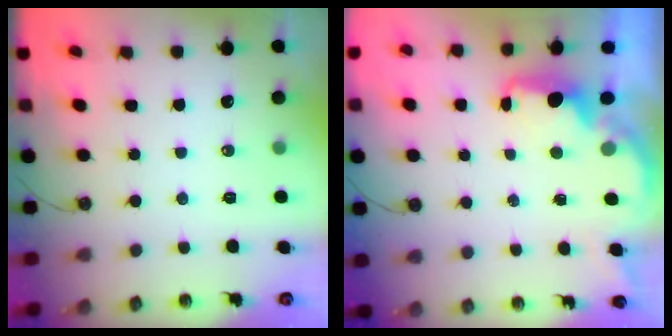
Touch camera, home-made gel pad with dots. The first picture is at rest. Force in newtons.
{"total": 2.1, "press": 2.0, "slide": 0.8}